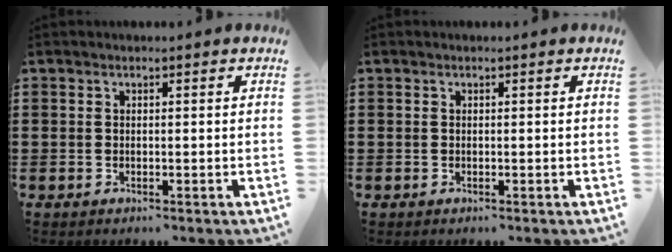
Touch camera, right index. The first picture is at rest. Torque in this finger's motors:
{"motor_torque": [0.00, 0.00, 0.00, 0.00]}